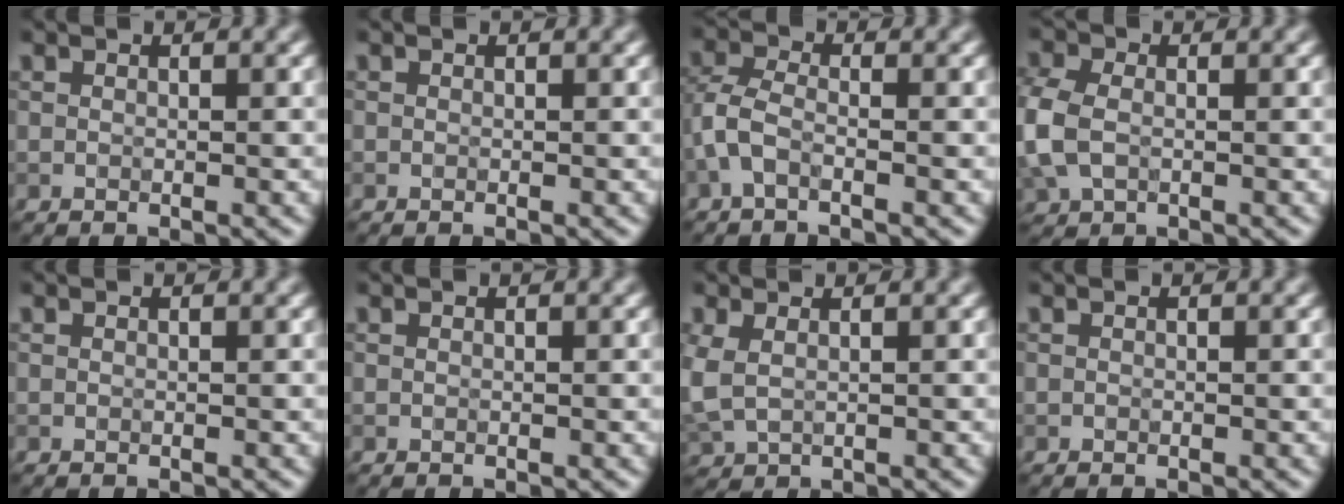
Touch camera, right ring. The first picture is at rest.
{"total": 0.0}
{"total": 2.8, "force": [-1.2, 1.2, 2.2], "torque": [-0.056, 0.003, -0.038]}
{"total": 4.4, "force": [-0.7, 3.2, 2.9], "torque": [-0.085, -0.002, -0.021]}
{"total": 0.0}
{"total": 0.0}
{"total": 2.8, "force": [0.4, 1.9, 2.0], "torque": [-0.059, -0.005, 0.015]}
{"total": 0.0}